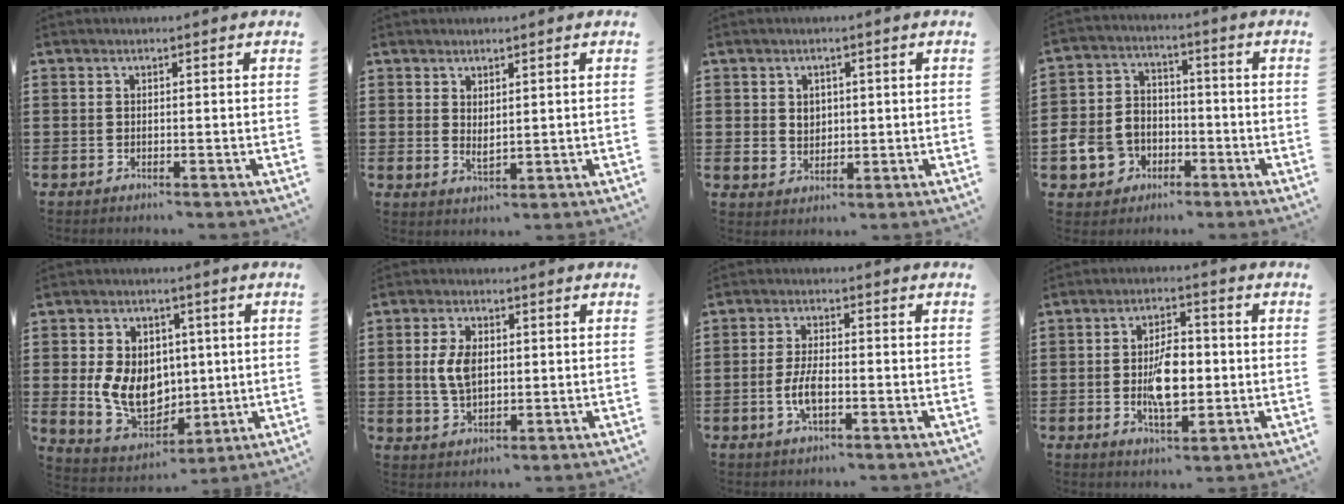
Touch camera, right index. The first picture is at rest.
{"total": 1.9, "force": [1.6, 0.8, 0.7], "torque": [-0.014, 0.002, 0.030]}
{"total": 2.8, "force": [1.1, 2.5, 0.5], "torque": [-0.012, 0.009, 0.017]}
{"total": 7.9, "force": [-2.8, 6.6, 3.1], "torque": [-0.098, 0.020, -0.055]}
{"total": 9.9, "force": [0.3, 7.9, 5.9], "torque": [-0.132, 0.009, 0.010]}
{"total": 5.9, "force": [0.6, 3.5, 4.7], "torque": [-0.113, 0.007, 0.006]}
{"total": 4.8, "force": [-1.2, 1.9, 4.2], "torque": [-0.095, 0.001, -0.027]}
{"total": 7.8, "force": [-0.7, 3.6, 6.8], "torque": [-0.133, 0.000, -0.020]}